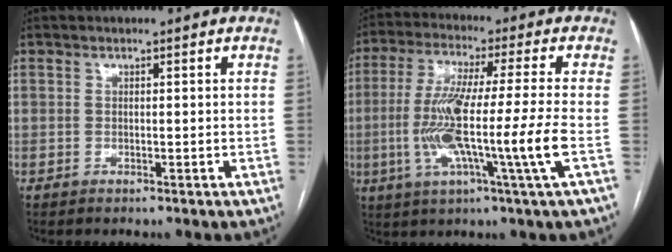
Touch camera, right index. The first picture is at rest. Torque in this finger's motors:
{"motor_torque": [1.94, -0.20, 1.05, 0.21]}